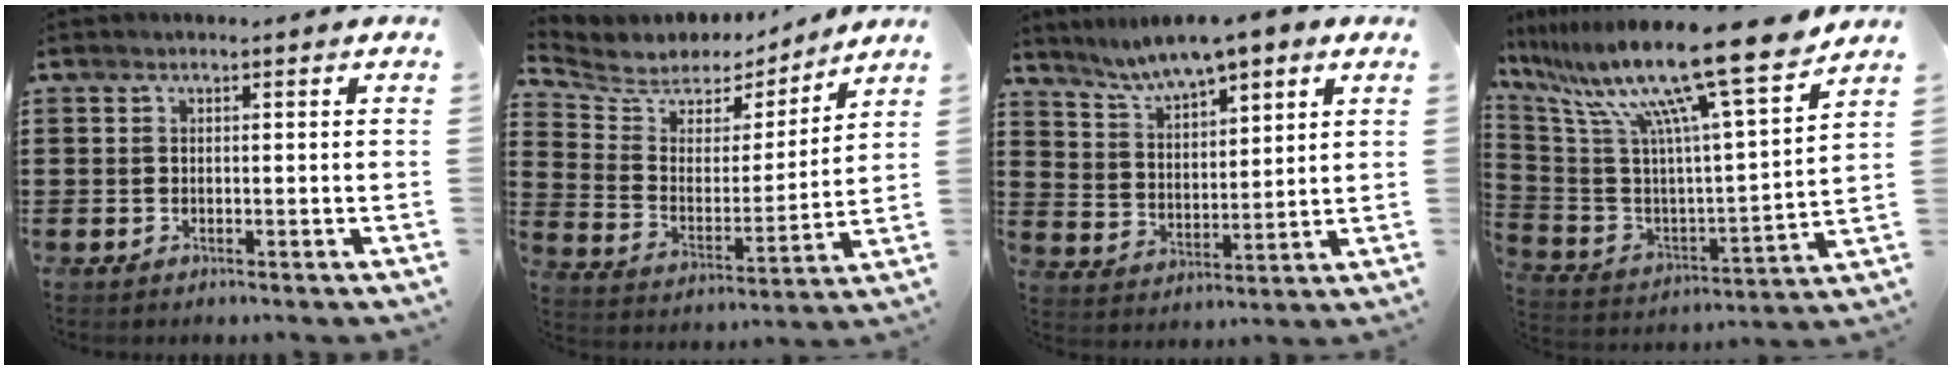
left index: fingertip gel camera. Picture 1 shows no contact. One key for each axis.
{"total": 6.0, "fx": 5.3, "fy": 2.8, "fz": 0.5, "tx": -0.053, "ty": -0.039, "tz": 0.091}
{"total": 7.2, "fx": 6.4, "fy": 1.7, "fz": 3.0, "tx": -0.082, "ty": -0.020, "tz": 0.113}
{"total": 17.5, "fx": 13.3, "fy": 0.2, "fz": 11.3, "tx": -0.241, "ty": -0.087, "tz": 0.214}